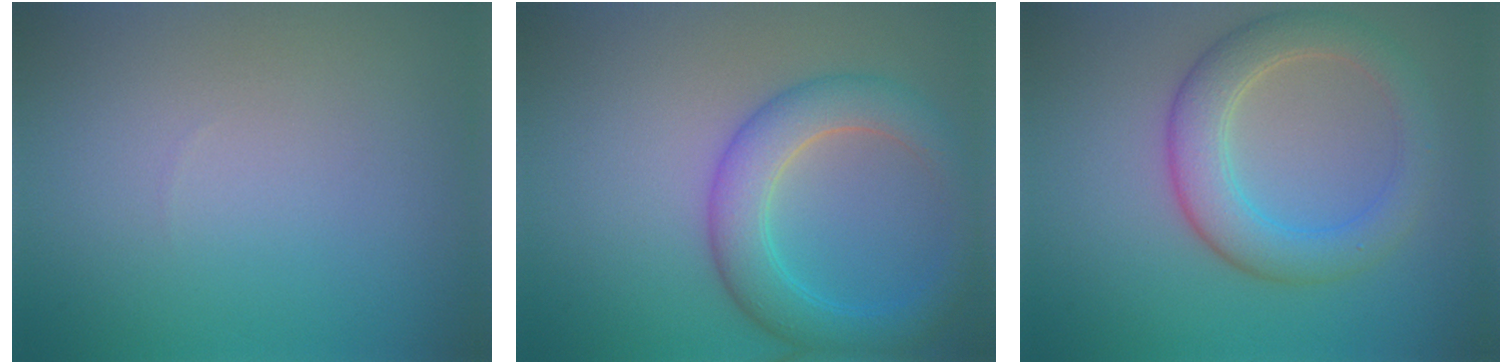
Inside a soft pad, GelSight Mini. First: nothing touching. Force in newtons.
{"total": 5.3, "press": 5.3, "slide": 0.1}
{"total": 4.9, "press": 4.9, "slide": 0.4}